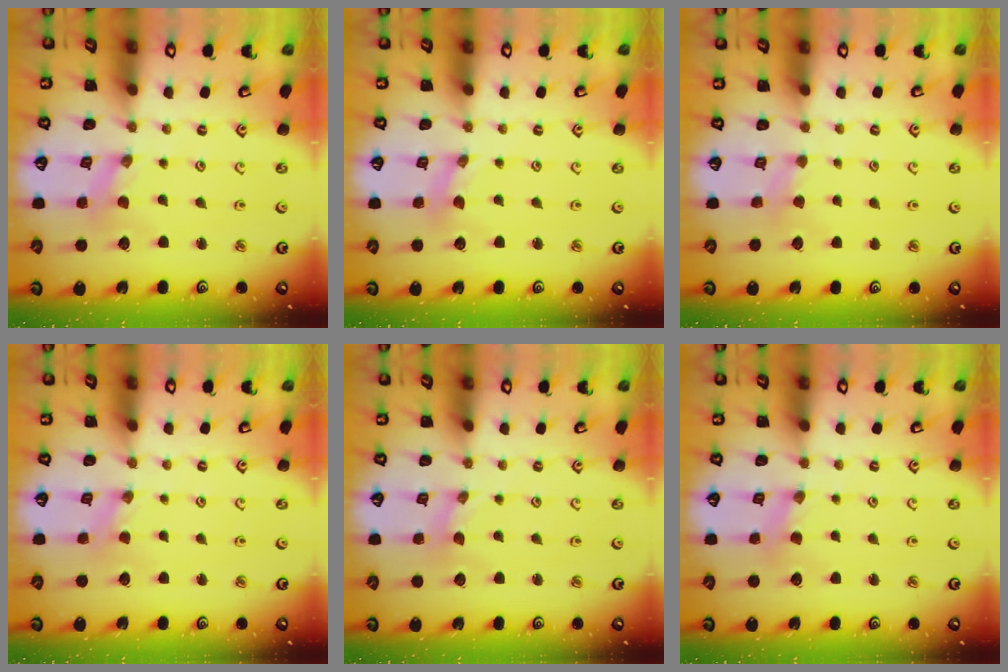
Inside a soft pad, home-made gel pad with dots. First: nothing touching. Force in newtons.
{"total": 1.7, "press": 1.7, "slide": 0.3}
{"total": 2.5, "press": 2.5, "slide": 0.4}
{"total": 1.8, "press": 1.8, "slide": 0.2}
{"total": 0.0}
{"total": 2.8, "press": 2.8, "slide": 0.4}